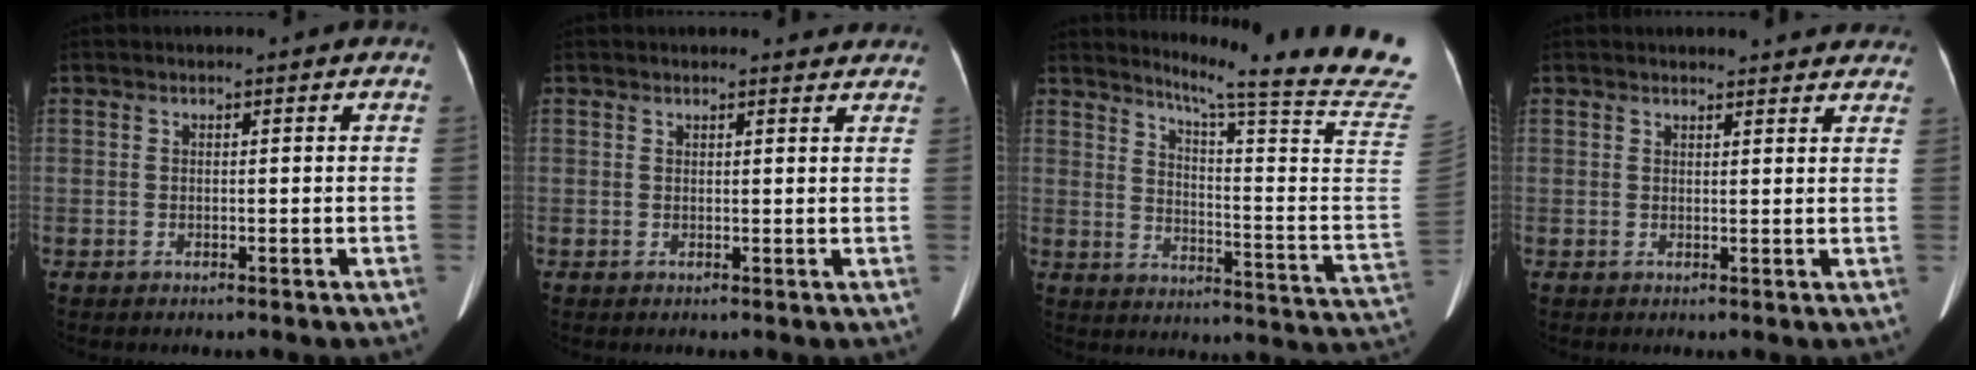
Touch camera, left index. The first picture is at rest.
{"total": 2.8, "force": [2.7, 0.5, 0.2], "torque": [-0.006, -0.001, 0.021]}
{"total": 24.3, "force": [21.0, -2.8, 12.0], "torque": [-0.175, -0.150, 0.256]}
{"total": 7.6, "force": [7.1, 1.7, 2.2], "torque": [-0.015, 0.003, 0.065]}